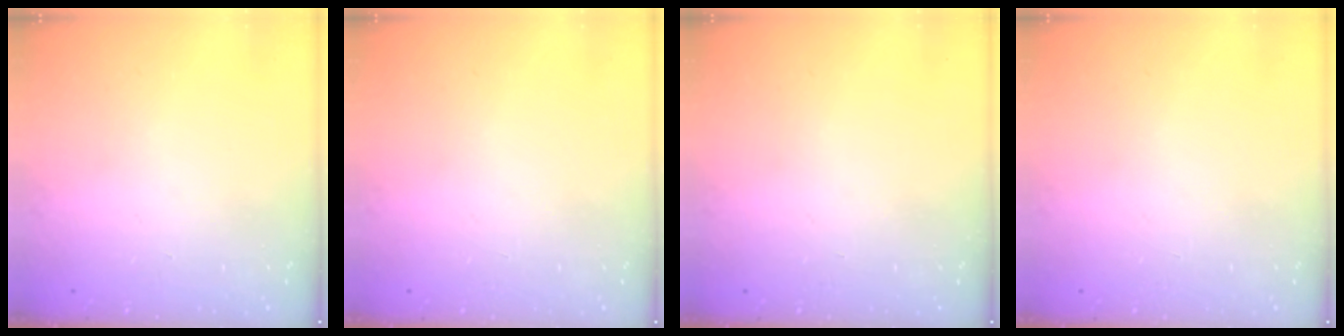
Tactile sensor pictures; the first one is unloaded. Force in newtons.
{"total": 0.0}
{"total": 0.0}
{"total": 0.0}